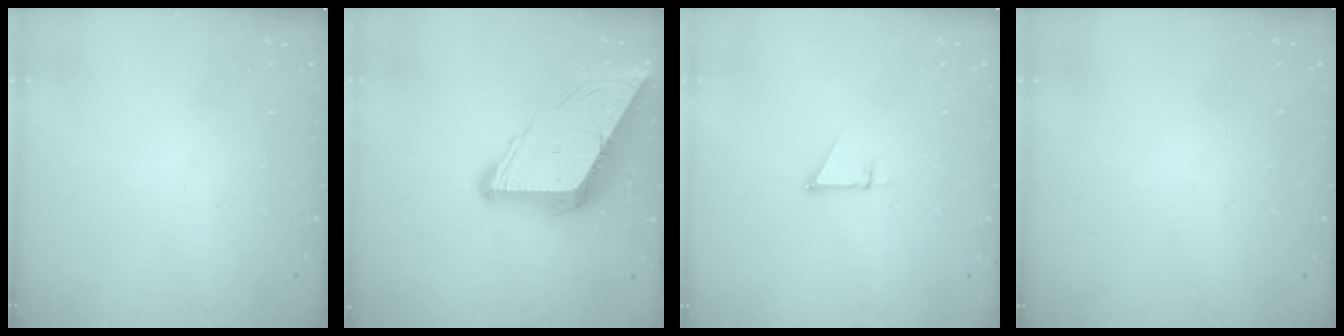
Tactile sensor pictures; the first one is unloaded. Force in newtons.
{"total": 10.3, "press": 10.3, "slide": 1.1}
{"total": 1.4, "press": 1.4, "slide": 0.0}
{"total": 1.6, "press": 1.6, "slide": 0.1}